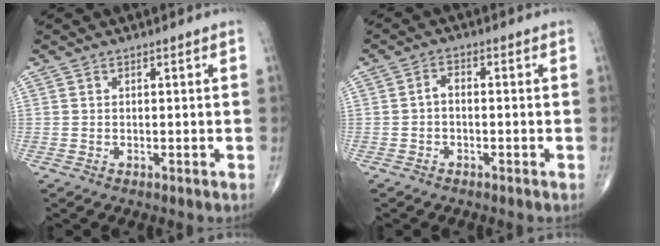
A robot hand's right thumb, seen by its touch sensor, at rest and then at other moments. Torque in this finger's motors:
{"motor_torque": [-0.39, -0.08, 0.44, 0.00, 0.07]}